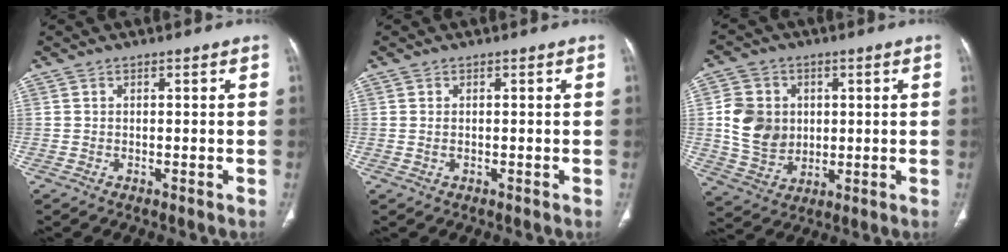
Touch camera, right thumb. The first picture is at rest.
{"total": 0.7, "force": [-0.1, 0.4, 0.6], "torque": [-0.017, 0.000, 0.002]}
{"total": 11.1, "force": [1.2, 9.5, 5.7], "torque": [-0.079, -0.004, 0.032]}